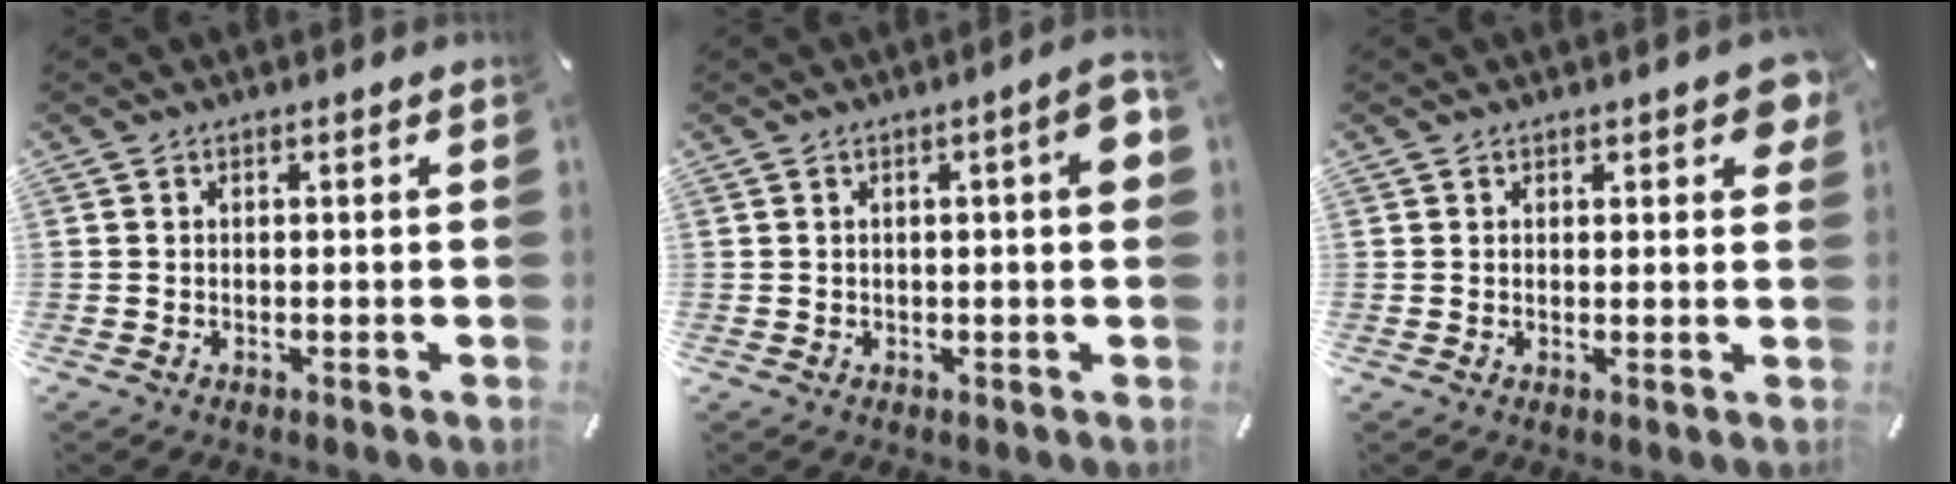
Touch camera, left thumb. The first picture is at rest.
{"total": 6.2, "force": [0.9, 1.3, 6.0], "torque": [-0.084, -0.005, 0.011]}
{"total": 3.0, "force": [1.8, 1.4, 2.0], "torque": [-0.019, -0.003, 0.027]}